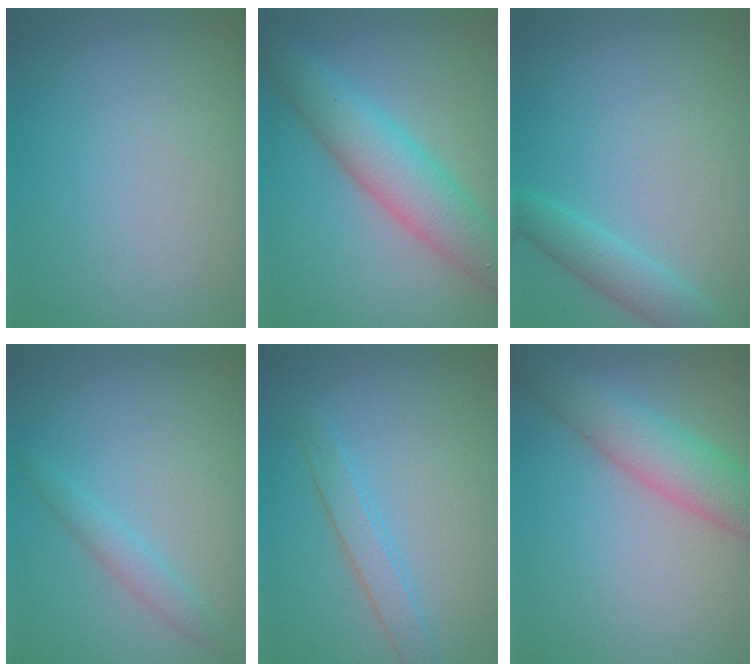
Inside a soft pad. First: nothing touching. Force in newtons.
{"total": 5.9, "press": 5.9, "slide": 0.2}
{"total": 2.6, "press": 2.6, "slide": 0.1}
{"total": 1.7, "press": 1.7, "slide": 0.1}
{"total": 2.1, "press": 2.1, "slide": 0.1}
{"total": 4.9, "press": 4.9, "slide": 0.3}